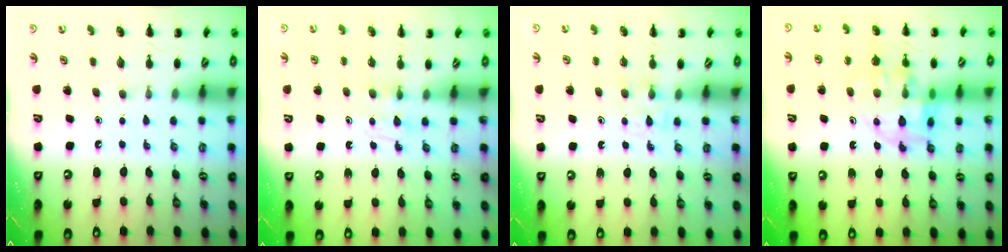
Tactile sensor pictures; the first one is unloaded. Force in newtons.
{"total": 3.8, "press": 3.5, "slide": 1.5}
{"total": 3.8, "press": 3.5, "slide": 1.3}
{"total": 13.7, "press": 13.3, "slide": 3.3}